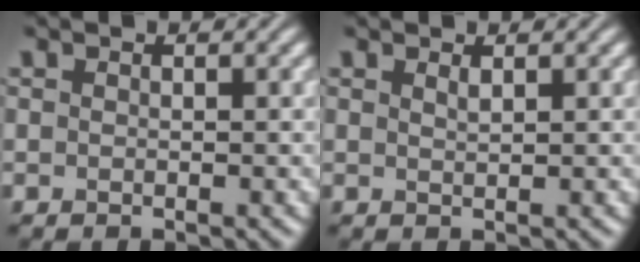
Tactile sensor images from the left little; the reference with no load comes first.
{"total": 0.7, "force": [0.6, 0.1, 0.4], "torque": [-0.006, 0.000, 0.011]}